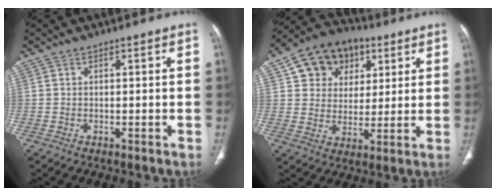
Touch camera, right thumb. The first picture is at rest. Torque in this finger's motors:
{"motor_torque": [0.57, 2.98, 1.19, 0.28, 0.18]}